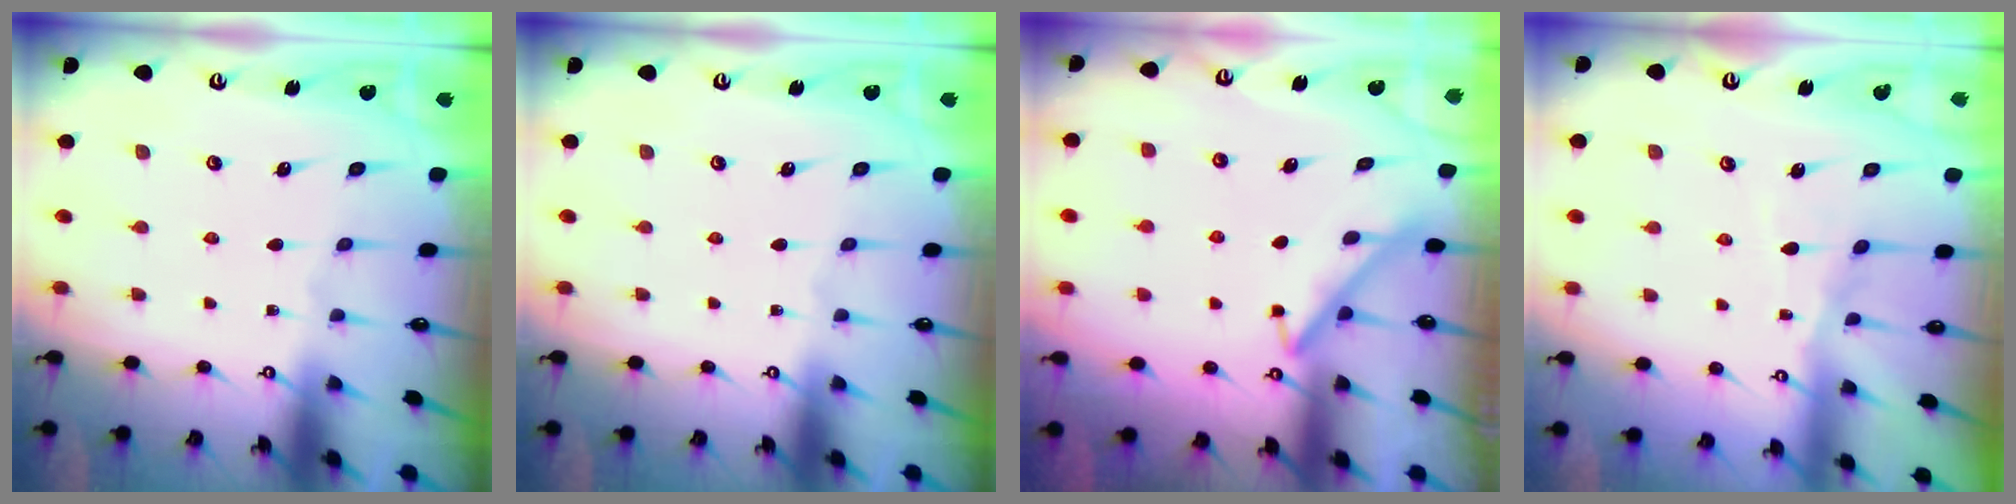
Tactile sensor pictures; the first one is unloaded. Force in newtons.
{"total": 0.0}
{"total": 4.0, "press": 3.9, "slide": 0.5}
{"total": 5.2, "press": 5.1, "slide": 0.4}